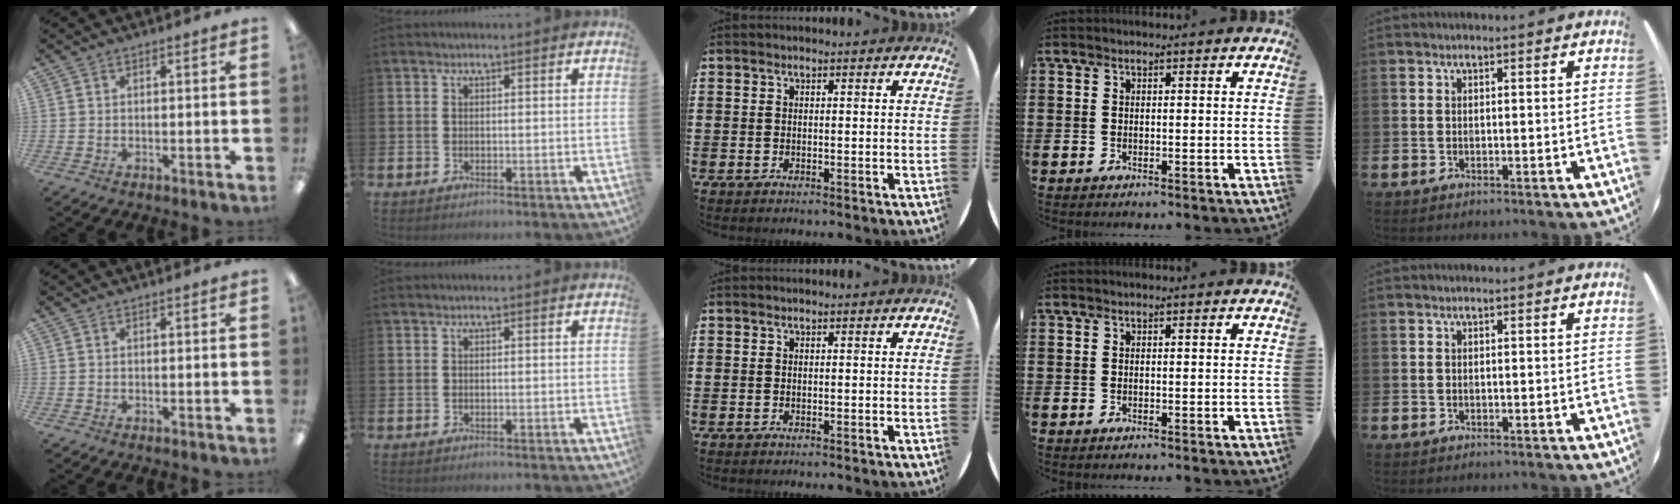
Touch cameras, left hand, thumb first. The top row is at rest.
{}